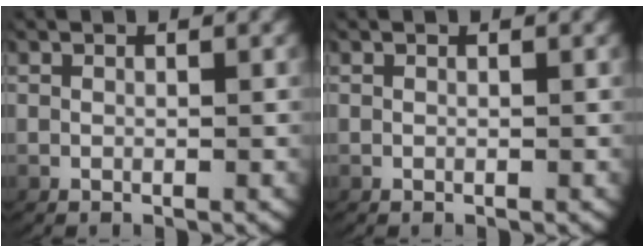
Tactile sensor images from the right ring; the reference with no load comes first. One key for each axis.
{"total": 0.0}